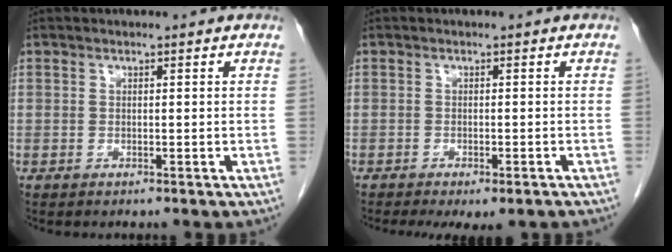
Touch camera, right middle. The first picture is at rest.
{"total": 6.2, "force": [-4.8, 1.9, 3.5], "torque": [-0.038, -0.008, -0.062]}